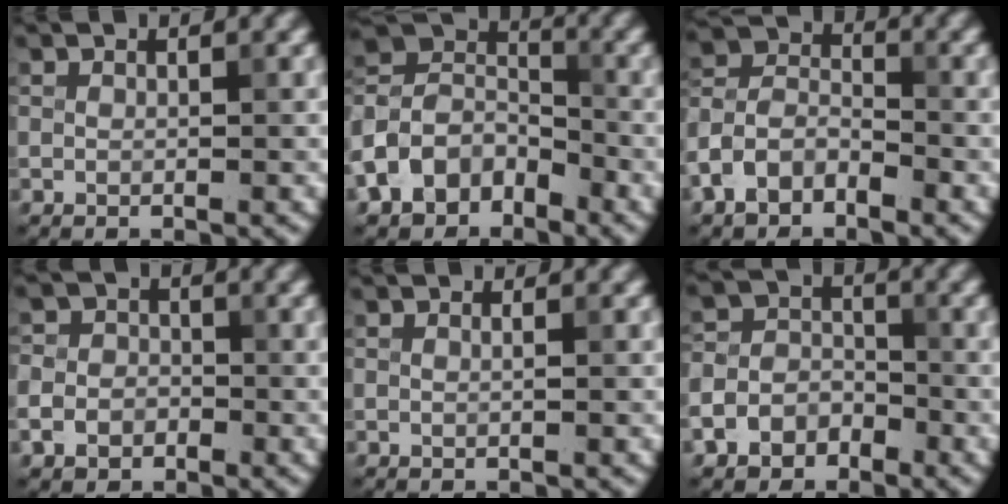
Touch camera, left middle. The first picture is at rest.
{"total": 6.5, "force": [-3.3, 4.7, 3.0], "torque": [-0.048, 0.011, -0.077]}
{"total": 4.7, "force": [-2.9, 2.7, 2.5], "torque": [-0.051, 0.007, -0.067]}
{"total": 2.9, "force": [-1.3, 2.4, 1.0], "torque": [-0.006, 0.000, -0.031]}
{"total": 0.6, "force": [0.1, 0.2, 0.6], "torque": [-0.006, 0.001, -0.003]}
{"total": 4.4, "force": [-2.7, 3.3, 1.3], "torque": [0.000, 0.001, -0.057]}